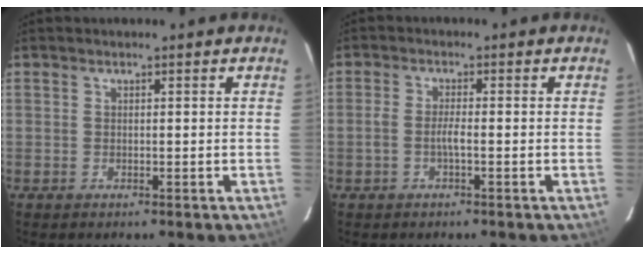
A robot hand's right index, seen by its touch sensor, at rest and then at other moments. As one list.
[{"total": 2.4, "force": [-0.8, 0.3, 2.2], "torque": [-0.048, 0.003, -0.017]}]